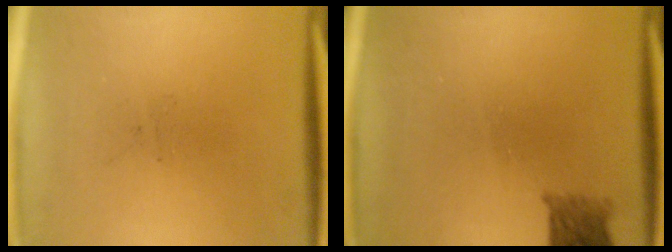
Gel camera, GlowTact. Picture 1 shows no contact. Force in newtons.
{"total": 2.8}